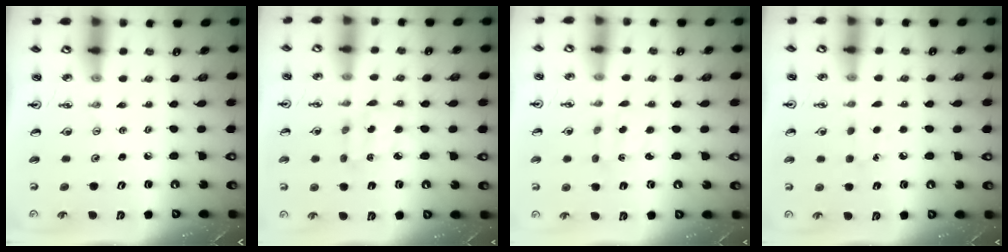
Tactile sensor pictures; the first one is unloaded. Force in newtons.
{"total": 3.8, "press": 3.8, "slide": 0.2}
{"total": 2.1, "press": 2.0, "slide": 0.6}
{"total": 6.0, "press": 6.0, "slide": 0.7}